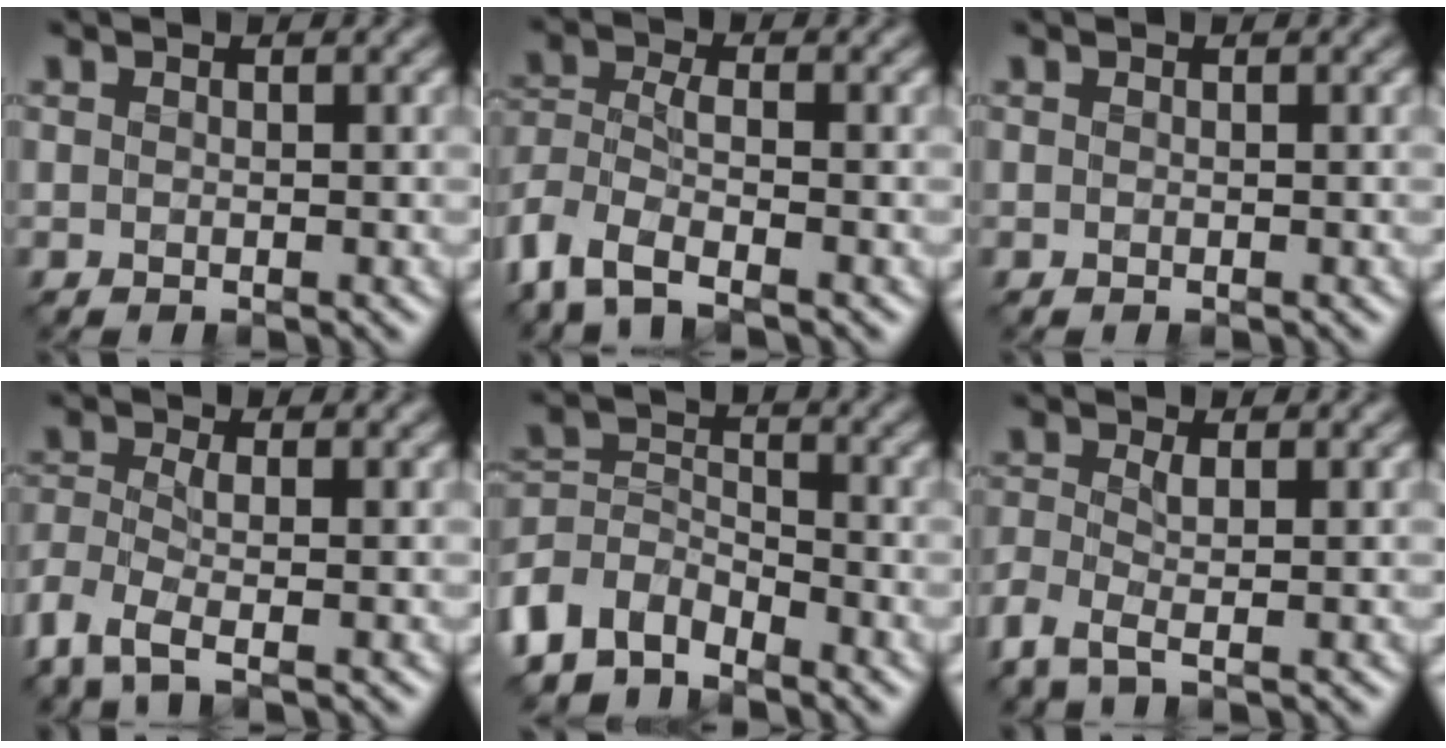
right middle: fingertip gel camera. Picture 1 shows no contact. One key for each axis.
{"total": 5.5, "fx": -3.6, "fy": 2.1, "fz": 3.5, "tx": -0.085, "ty": -0.009, "tz": -0.082}
{"total": 0.0}
{"total": 3.9, "fx": -2.4, "fy": 1.2, "fz": 2.9, "tx": -0.069, "ty": -0.009, "tz": -0.057}
{"total": 5.8, "fx": -4.4, "fy": 3.0, "fz": 2.1, "tx": -0.039, "ty": -0.001, "tz": -0.096}
{"total": 2.7, "fx": -1.2, "fy": 0.9, "fz": 2.2, "tx": -0.063, "ty": -0.007, "tz": -0.030}